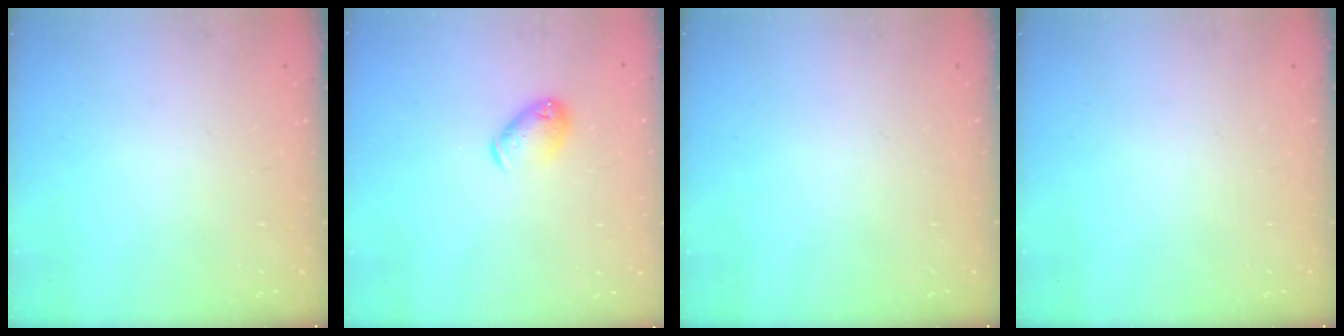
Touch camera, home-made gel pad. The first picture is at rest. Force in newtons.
{"total": 6.7, "press": 6.7, "slide": 0.8}
{"total": 0.0}
{"total": 0.0}